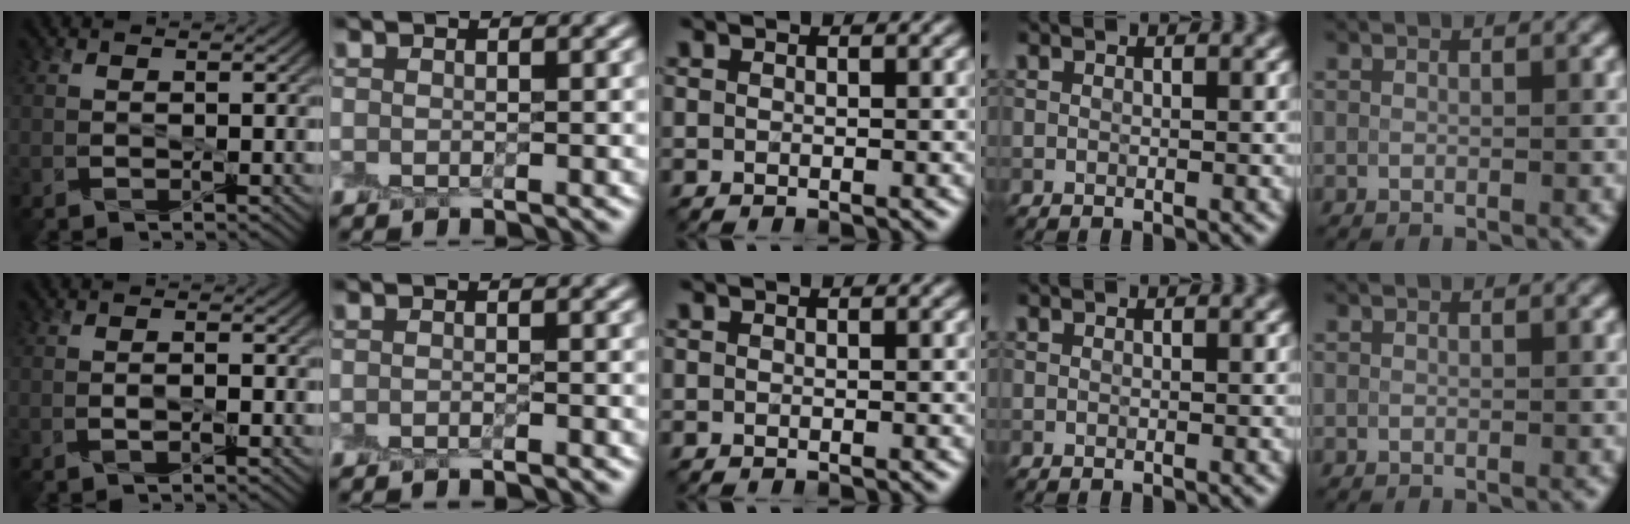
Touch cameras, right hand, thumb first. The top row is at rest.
{"thumb": {"total": 1.4, "force": [-0.7, 0.2, 1.2], "torque": [-0.009, 0.003, -0.009]}, "index": {"total": 0.8, "force": [-0.6, -0.1, 0.5], "torque": [-0.003, -0.003, -0.016]}}